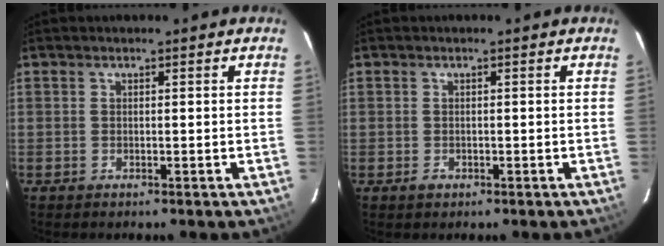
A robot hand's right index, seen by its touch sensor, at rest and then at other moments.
{"total": 1.4, "force": [-0.6, 1.2, 0.3], "torque": [-0.005, 0.002, -0.006]}